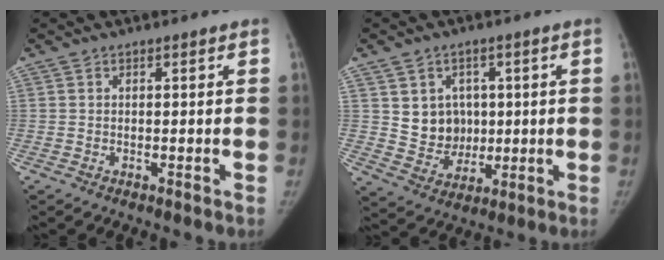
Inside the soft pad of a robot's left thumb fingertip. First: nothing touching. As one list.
[{"total": 8.3, "force": [1.7, 7.4, 3.4], "torque": [-0.014, -0.010, 0.043]}]